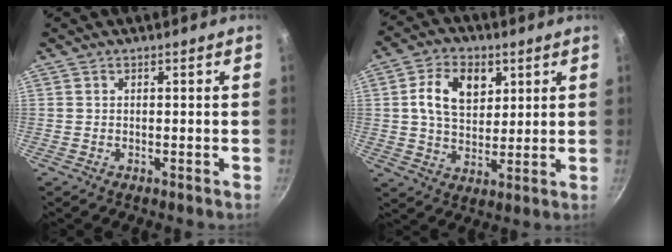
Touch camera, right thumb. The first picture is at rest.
{"total": 11.1, "force": [3.5, 7.6, 7.2], "torque": [-0.102, -0.007, 0.055]}